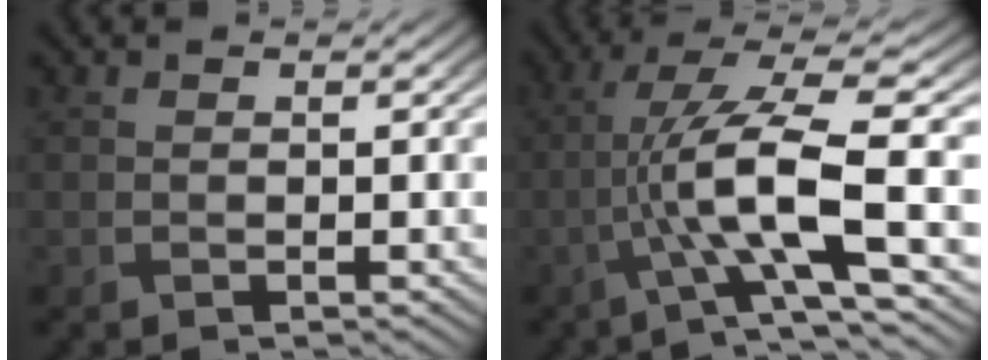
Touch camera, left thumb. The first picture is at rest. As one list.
[{"total": 10.7, "force": [-2.6, 2.2, 10.1], "torque": [-0.178, 0.015, -0.053]}]